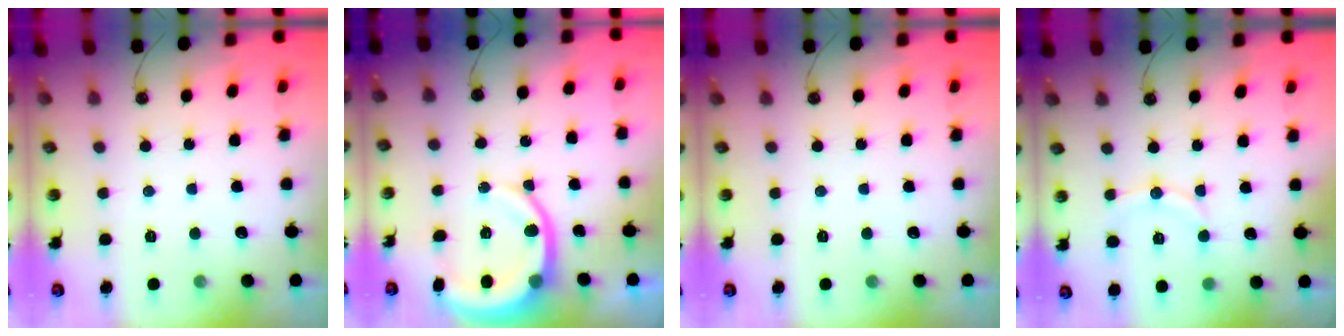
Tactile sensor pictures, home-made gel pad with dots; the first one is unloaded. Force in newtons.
{"total": 9.5, "press": 9.5, "slide": 1.2}
{"total": 0.0}
{"total": 8.1, "press": 7.9, "slide": 2.0}